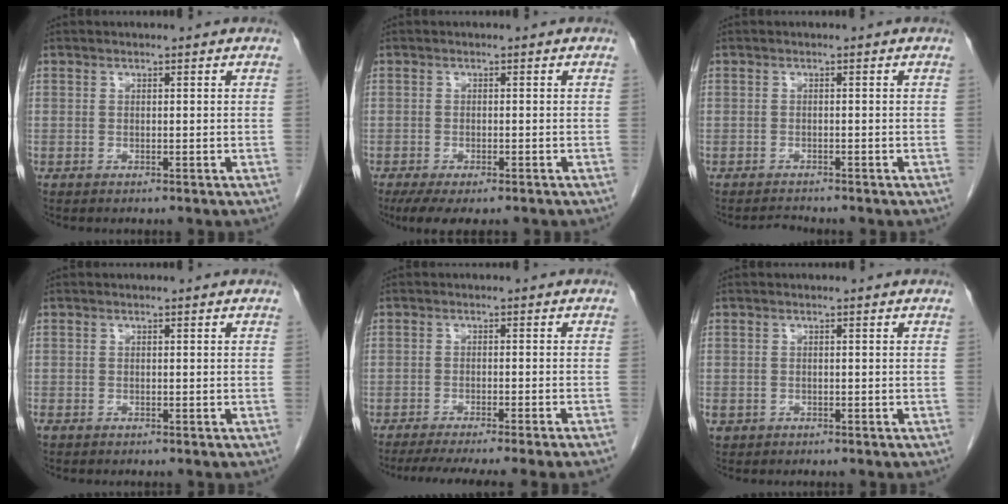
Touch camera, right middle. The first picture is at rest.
{"total": 6.3, "force": [-4.6, 2.0, 3.9], "torque": [-0.054, -0.012, -0.070]}
{"total": 1.1, "force": [-1.0, 0.0, -0.2], "torque": [0.001, -0.007, -0.015]}
{"total": 0.8, "force": [-0.6, 0.5, 0.4], "torque": [-0.011, -0.001, -0.009]}
{"total": 12.0, "force": [-10.2, -1.3, 6.2], "torque": [-0.062, -0.024, -0.142]}
{"total": 1.6, "force": [-0.8, 1.3, 0.5], "torque": [-0.011, 0.001, -0.008]}